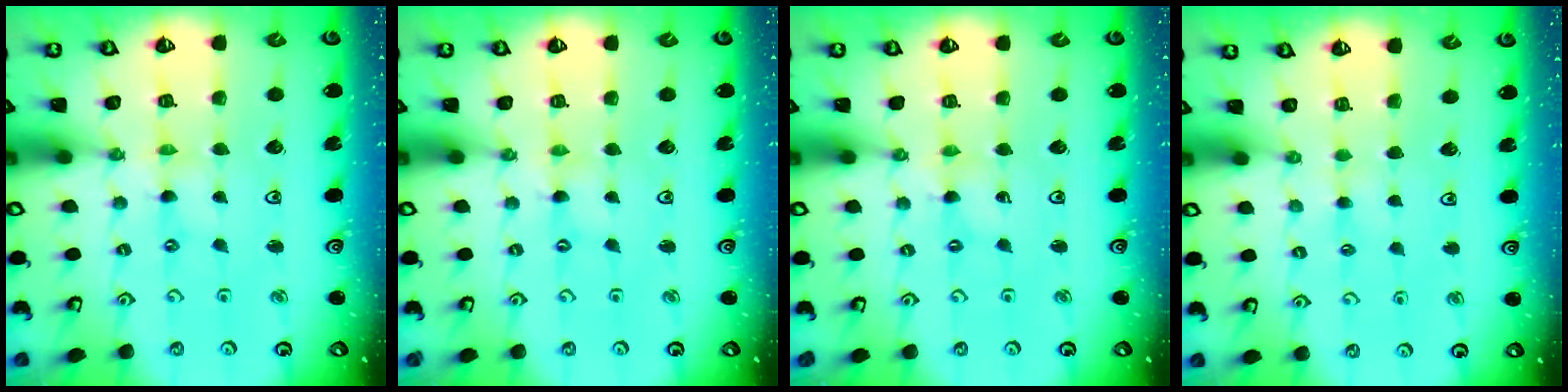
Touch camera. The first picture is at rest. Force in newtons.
{"total": 0.0}
{"total": 0.0}
{"total": 1.1, "press": 1.1, "slide": 0.3}